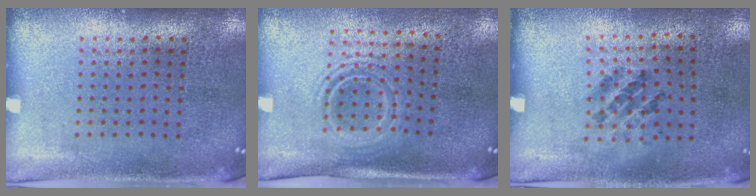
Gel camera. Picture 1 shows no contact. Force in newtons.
{"total": 1.6, "press": 1.2, "slide": 1.1}
{"total": 1.1, "press": 0.7, "slide": 0.9}